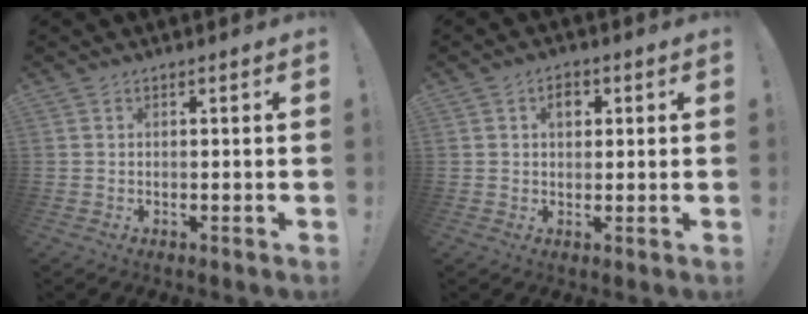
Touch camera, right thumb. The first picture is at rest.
{"total": 3.8, "force": [1.3, 2.6, 2.4], "torque": [-0.022, -0.002, 0.015]}